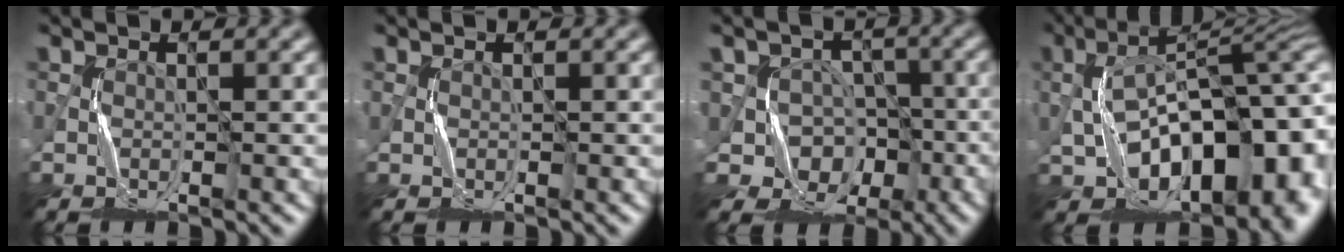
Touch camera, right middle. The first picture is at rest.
{"total": 0.0}
{"total": 7.9, "force": [-2.2, 7.0, 2.8], "torque": [-0.023, 0.013, -0.060]}
{"total": 15.7, "force": [-3.7, 8.5, 12.7], "torque": [-0.173, 0.009, -0.055]}